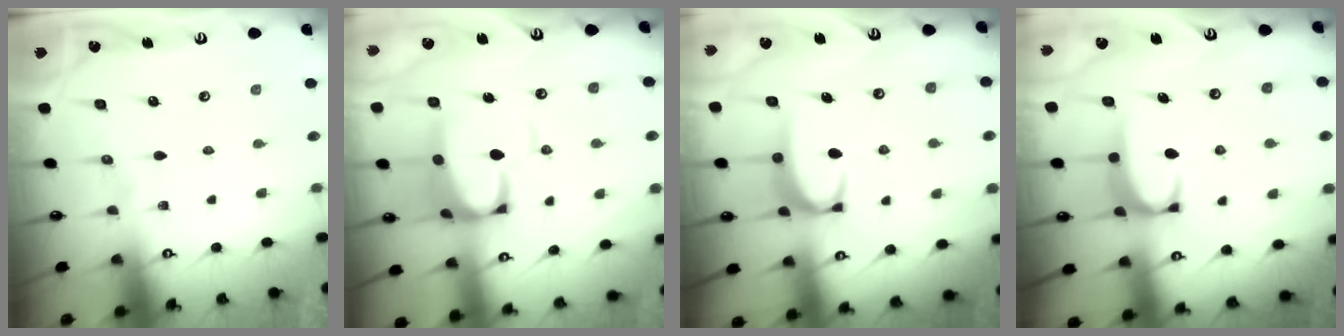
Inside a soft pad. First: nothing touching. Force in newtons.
{"total": 7.4, "press": 7.3, "slide": 1.2}
{"total": 3.3, "press": 3.3, "slide": 0.4}
{"total": 2.0, "press": 2.0, "slide": 0.6}